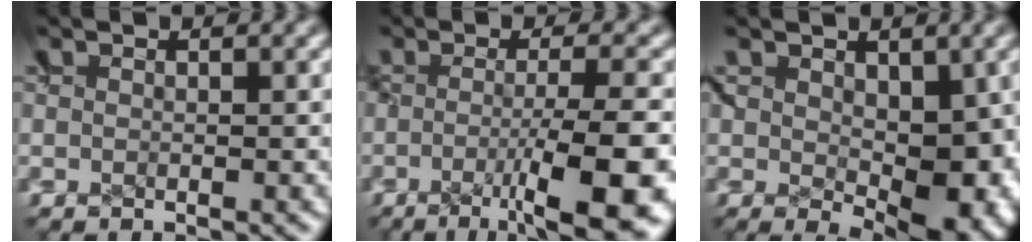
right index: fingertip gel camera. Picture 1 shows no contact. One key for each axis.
{"total": 7.8, "fx": -5.0, "fy": 1.4, "fz": 5.9, "tx": -0.047, "ty": -0.004, "tz": -0.068}
{"total": 5.1, "fx": -1.1, "fy": 2.3, "fz": 4.4, "tx": -0.064, "ty": -0.034, "tz": 0.004}